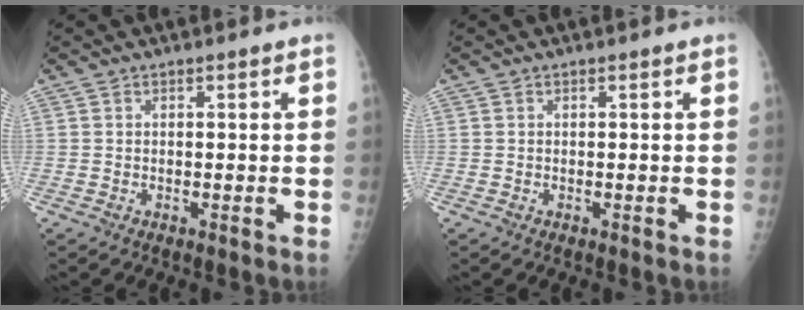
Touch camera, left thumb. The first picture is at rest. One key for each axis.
{"total": 0.0}